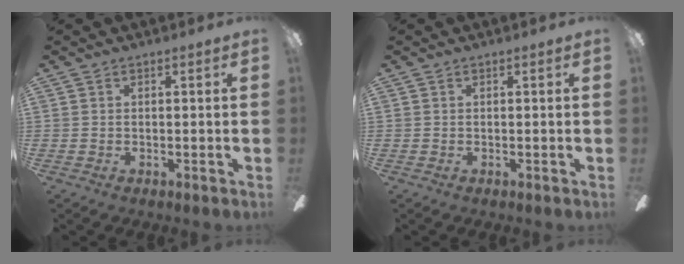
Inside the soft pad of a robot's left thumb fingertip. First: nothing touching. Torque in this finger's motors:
{"motor_torque": [0.00, 0.00, 0.03, -0.03, 0.00]}